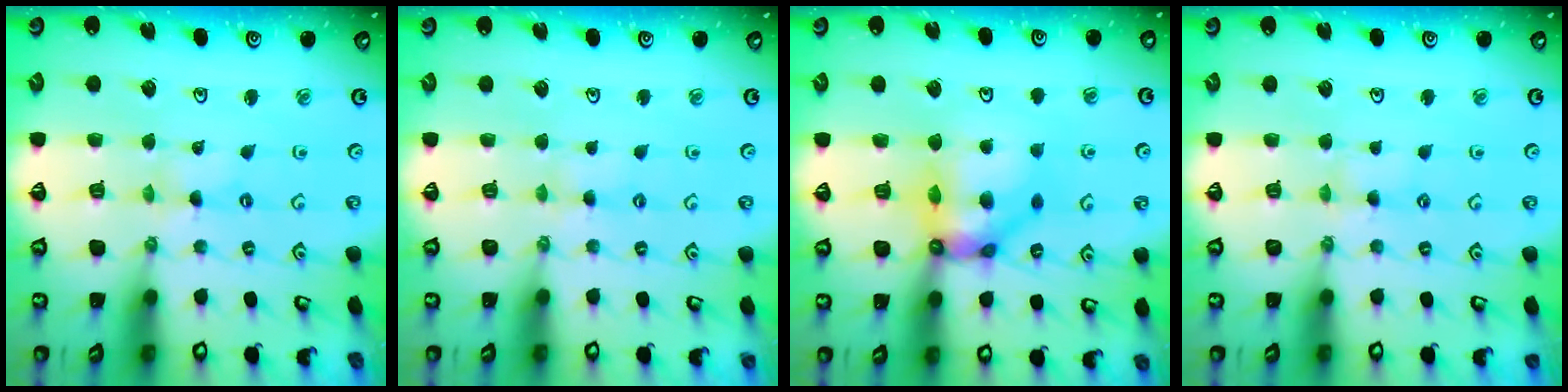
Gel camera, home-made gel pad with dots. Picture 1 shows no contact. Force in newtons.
{"total": 2.1, "press": 2.1, "slide": 0.3}
{"total": 11.8, "press": 11.8, "slide": 1.0}
{"total": 3.3, "press": 3.3, "slide": 0.5}